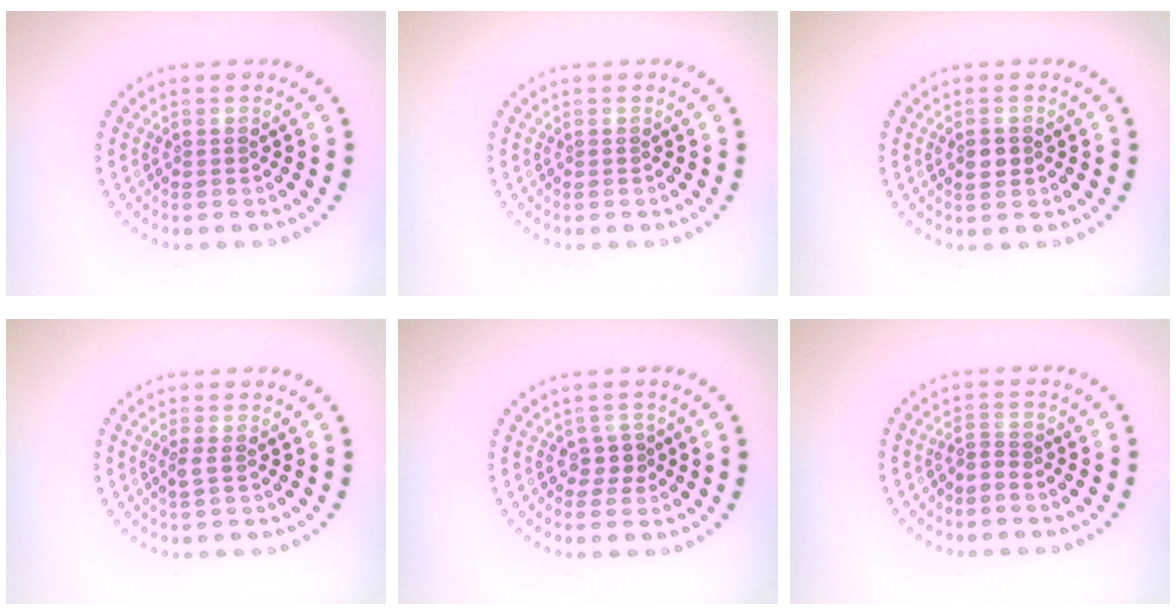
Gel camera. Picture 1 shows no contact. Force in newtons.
{"total": 0.0}
{"total": 1.6, "press": 1.6, "slide": 0.2}
{"total": 0.9, "press": 0.7, "slide": 0.5}
{"total": 1.6, "press": 1.3, "slide": 0.9}
{"total": 1.0, "press": 0.4, "slide": 0.9}